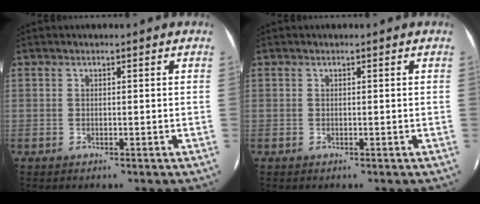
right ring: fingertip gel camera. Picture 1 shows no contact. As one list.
[{"total": 0.0}]